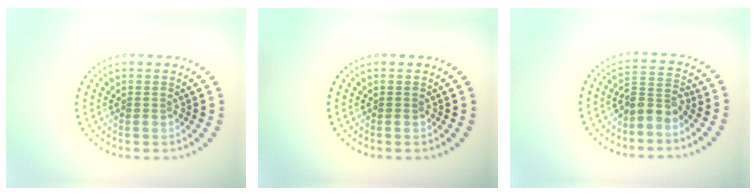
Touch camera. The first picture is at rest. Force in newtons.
{"total": 0.0}
{"total": 2.5, "press": 1.9, "slide": 1.6}